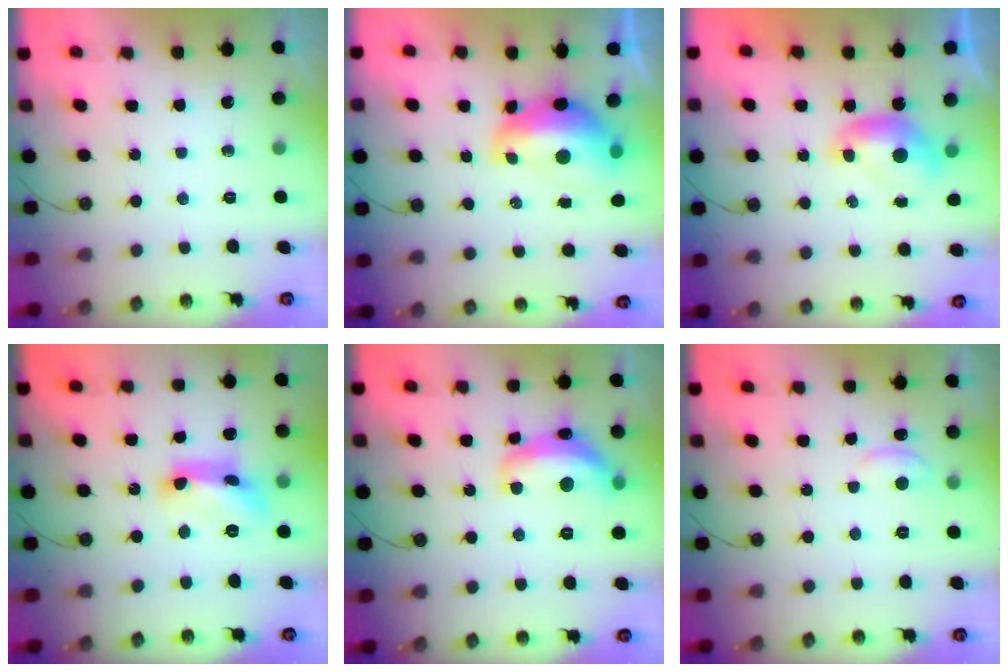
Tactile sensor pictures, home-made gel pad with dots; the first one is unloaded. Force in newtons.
{"total": 6.1, "press": 6.0, "slide": 1.0}
{"total": 0.0}
{"total": 10.7, "press": 10.7, "slide": 0.8}
{"total": 8.9, "press": 8.9, "slide": 0.9}
{"total": 1.9, "press": 1.9, "slide": 0.2}